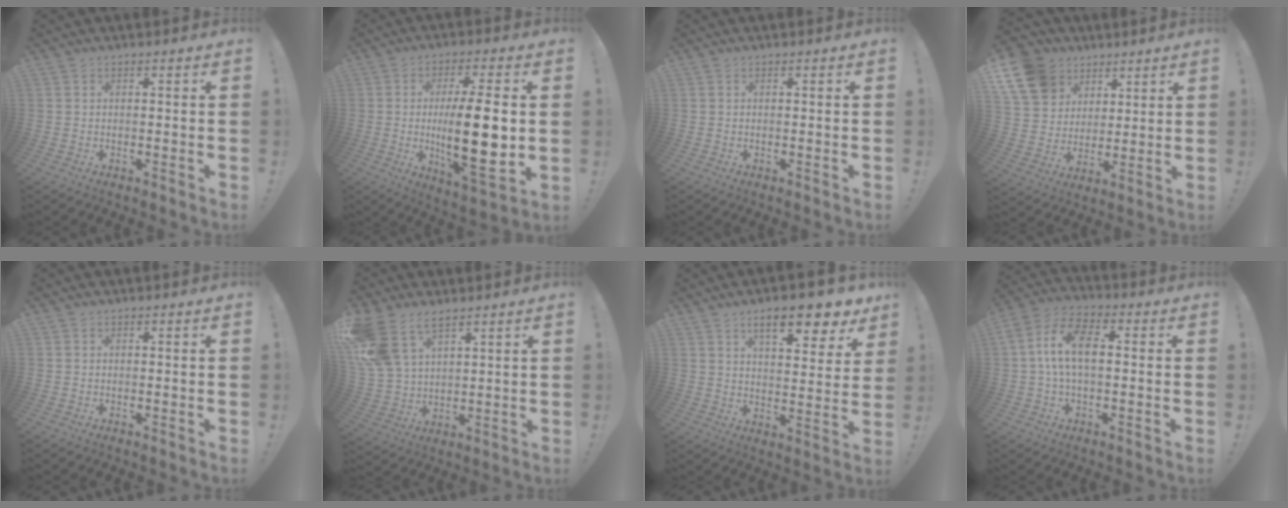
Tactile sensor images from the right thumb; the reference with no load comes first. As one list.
[{"total": 18.9, "force": [-0.3, 5.3, 18.1], "torque": [-0.306, -0.016, -0.010]}, {"total": 0.0}, {"total": 15.4, "force": [7.5, 12.1, 6.0], "torque": [-0.098, -0.038, 0.157]}, {"total": 0.0}, {"total": 12.7, "force": [8.0, 7.2, 6.8], "torque": [-0.149, -0.039, 0.158]}, {"total": 12.6, "force": [7.9, 3.5, 9.2], "torque": [-0.129, -0.045, 0.126]}, {"total": 11.3, "force": [0.9, 5.9, 9.6], "torque": [-0.189, 0.006, 0.017]}]